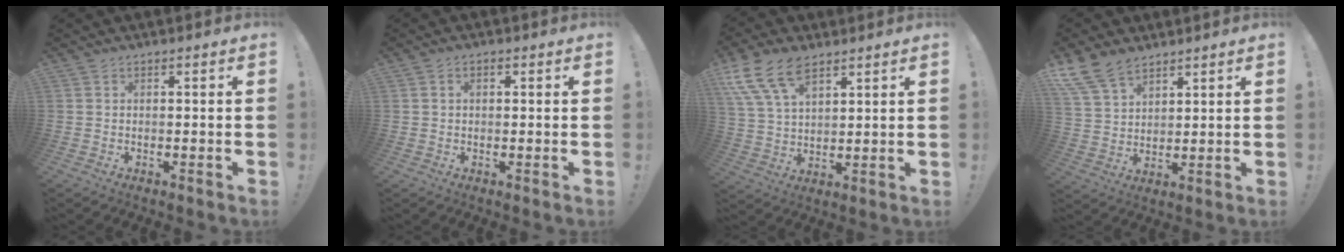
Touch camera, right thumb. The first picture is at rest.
{"total": 1.4, "force": [0.1, 1.1, 0.9], "torque": [-0.013, 0.003, 0.001]}
{"total": 13.3, "force": [8.5, 6.9, 7.5], "torque": [-0.158, -0.031, 0.162]}
{"total": 10.8, "force": [8.0, 5.6, 4.5], "torque": [-0.097, -0.037, 0.161]}